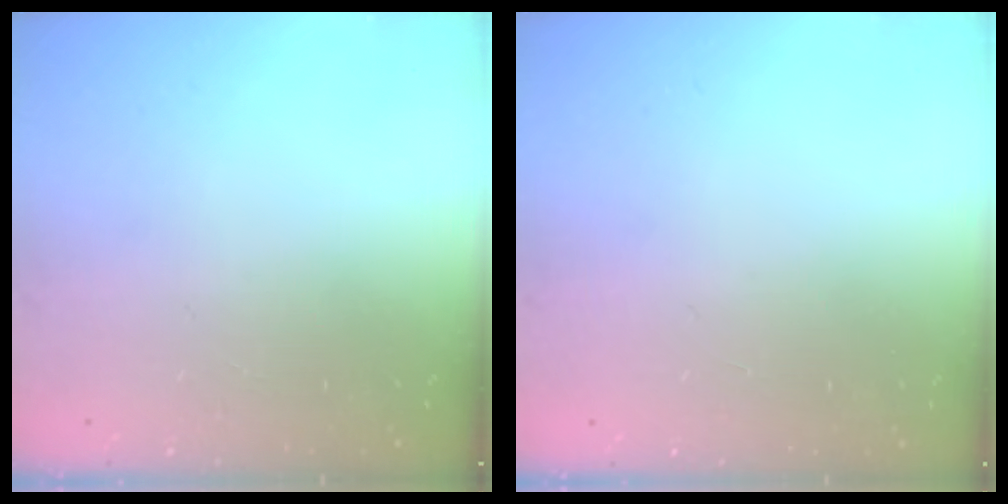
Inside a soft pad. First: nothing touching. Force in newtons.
{"total": 0.9, "press": 0.9, "slide": 0.0}